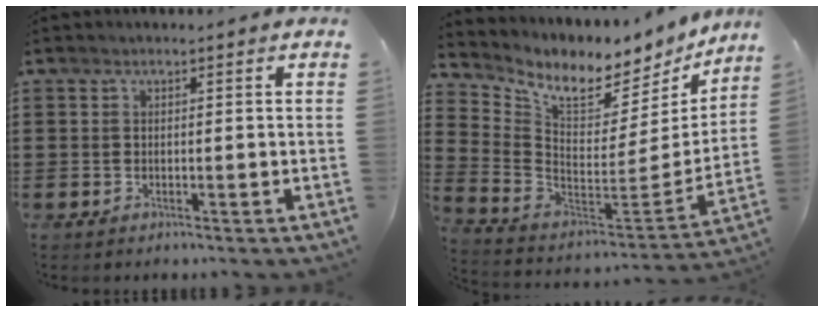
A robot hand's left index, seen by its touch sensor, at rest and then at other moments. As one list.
[{"total": 6.7, "force": [5.5, 2.4, 2.8], "torque": [-0.077, -0.060, 0.090]}]